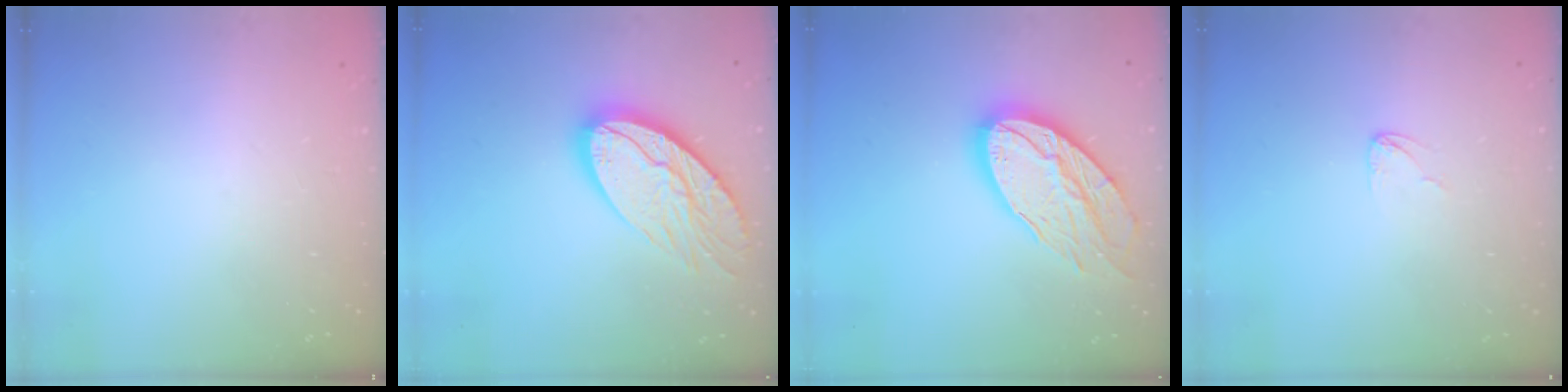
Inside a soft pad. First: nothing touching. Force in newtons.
{"total": 16.6, "press": 16.6, "slide": 1.2}
{"total": 18.4, "press": 18.4, "slide": 1.7}
{"total": 2.7, "press": 2.7, "slide": 0.2}